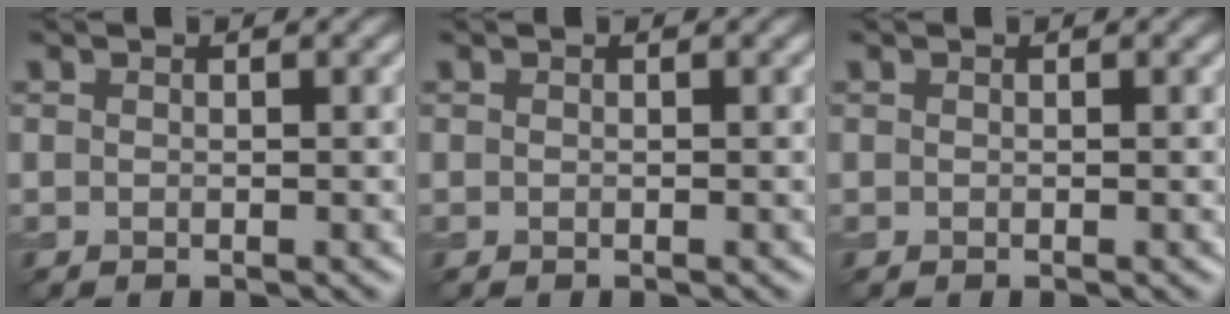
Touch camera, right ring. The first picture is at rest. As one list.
[{"total": 0.0}, {"total": 0.0}]